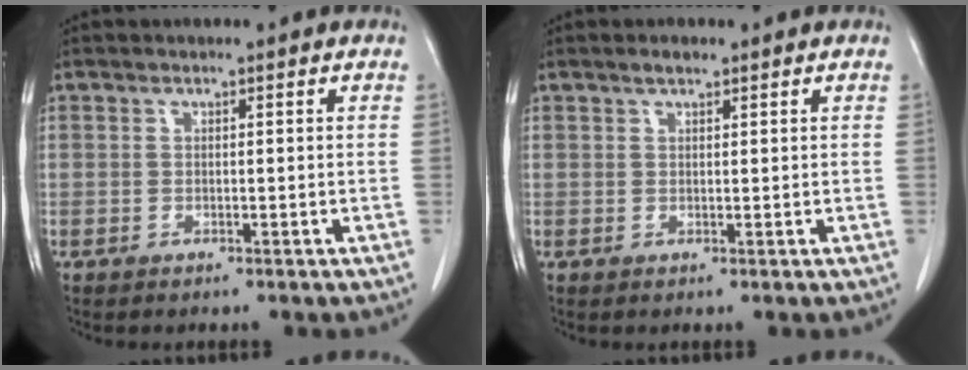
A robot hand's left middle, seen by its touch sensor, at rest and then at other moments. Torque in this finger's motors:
{"motor_torque": [0.50, -0.40, -0.03, 0.00]}